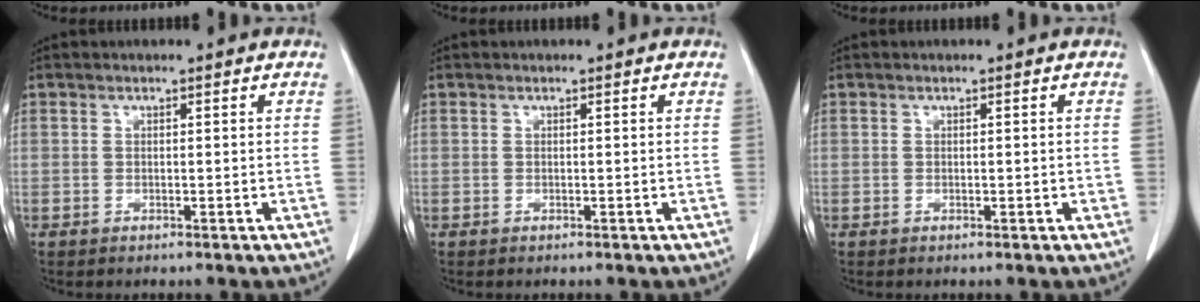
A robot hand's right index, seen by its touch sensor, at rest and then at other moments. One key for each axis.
{"total": 0.0}
{"total": 0.8, "fx": -0.1, "fy": 0.4, "fz": 0.6, "tx": -0.011, "ty": 0.001, "tz": 0.000}